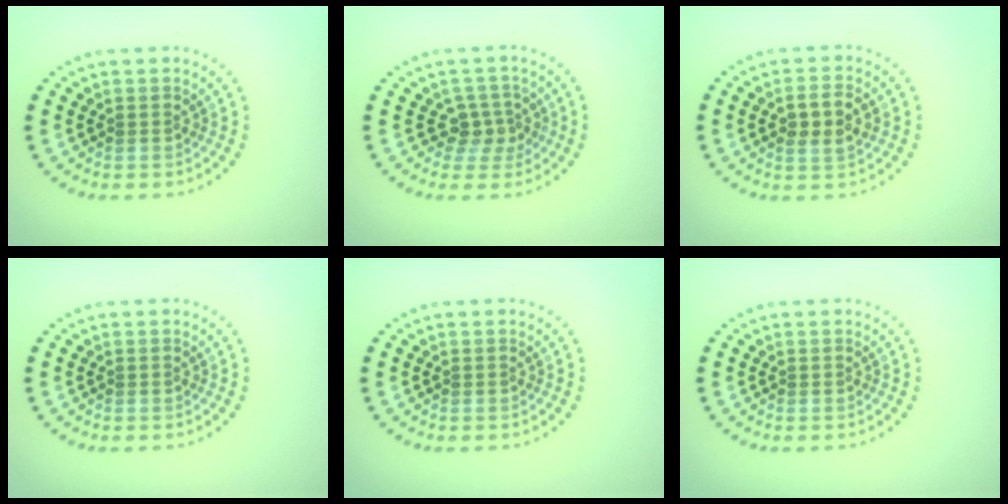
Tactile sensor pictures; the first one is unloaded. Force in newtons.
{"total": 2.5, "press": 2.1, "slide": 1.4}
{"total": 2.9, "press": 2.8, "slide": 0.3}
{"total": 0.0}
{"total": 0.0}
{"total": 0.0}